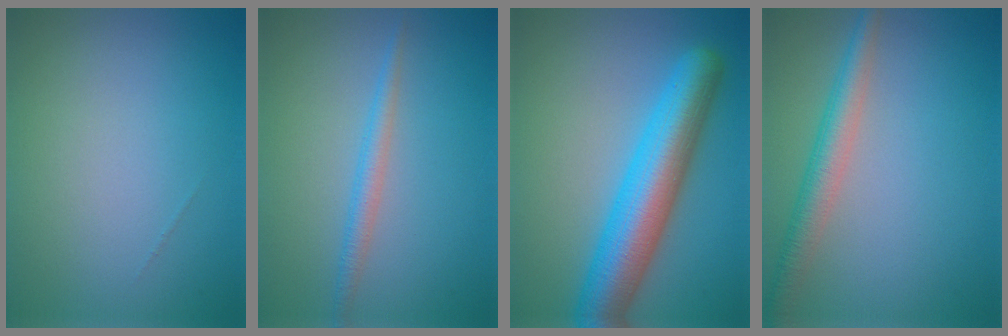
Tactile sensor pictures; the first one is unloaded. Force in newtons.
{"total": 1.8, "press": 1.8, "slide": 0.1}
{"total": 8.5, "press": 8.5, "slide": 0.2}
{"total": 3.6, "press": 3.6, "slide": 0.1}